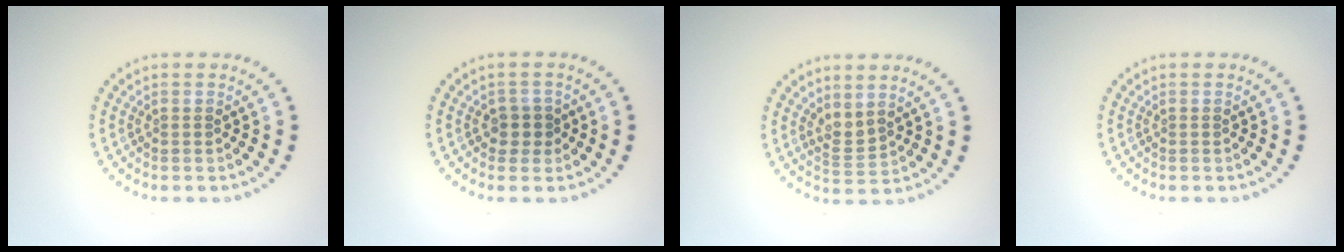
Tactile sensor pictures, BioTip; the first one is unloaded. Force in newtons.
{"total": 1.8, "press": 1.5, "slide": 0.9}
{"total": 1.7, "press": 1.3, "slide": 1.1}
{"total": 0.0}